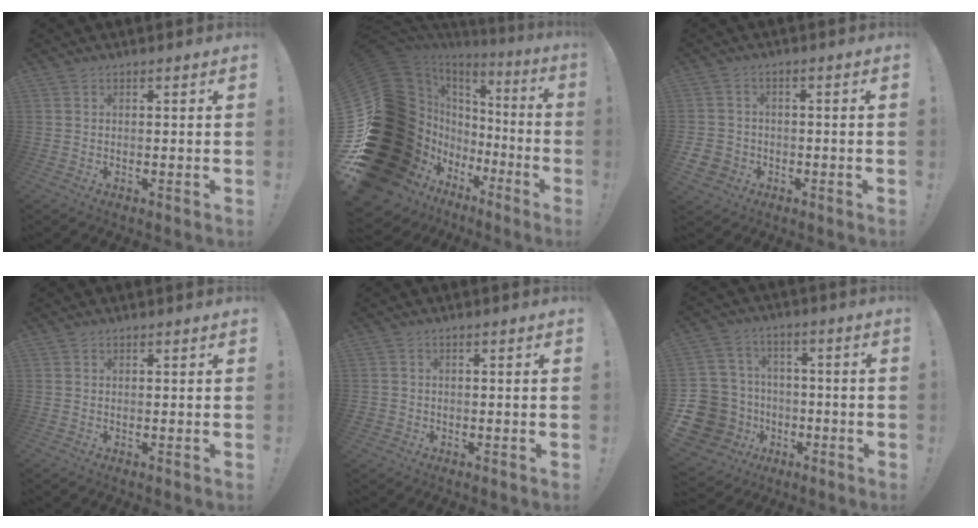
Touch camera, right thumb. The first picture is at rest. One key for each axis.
{"total": 29.3, "fx": -3.9, "fy": 20.8, "fz": 20.3, "tx": -0.325, "ty": -0.048, "tz": 0.038}
{"total": 4.7, "fx": -1.9, "fy": 4.1, "fz": 1.4, "tx": -0.034, "ty": 0.007, "tz": -0.038}
{"total": 0.0}
{"total": 1.3, "fx": -0.3, "fy": 1.2, "fz": 0.4, "tx": -0.007, "ty": 0.001, "tz": -0.006}
{"total": 16.5, "fx": -4.4, "fy": 14.6, "fz": 6.5, "tx": -0.137, "ty": 0.029, "tz": -0.040}